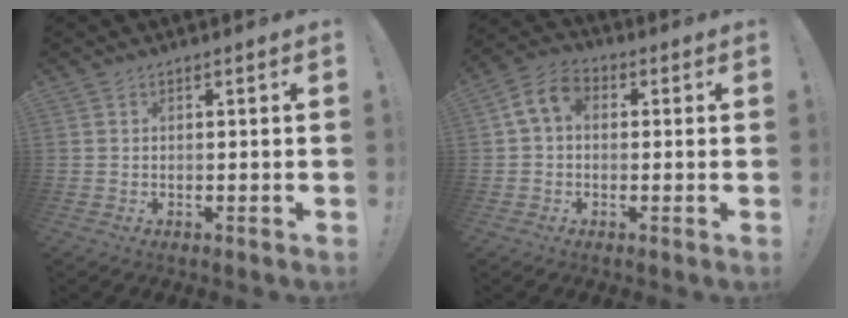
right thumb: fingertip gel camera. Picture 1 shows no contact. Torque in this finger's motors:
{"motor_torque": [0.02, 0.01, 0.31, 0.07, 0.00]}